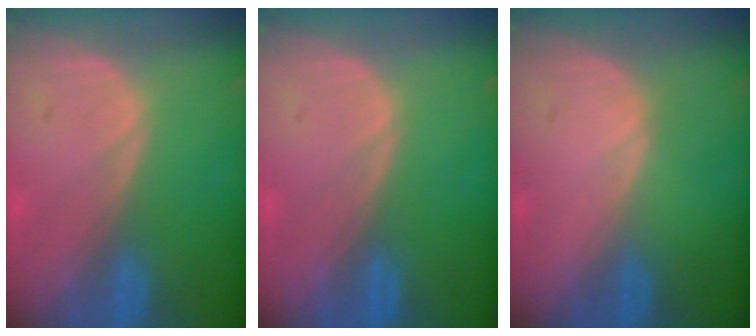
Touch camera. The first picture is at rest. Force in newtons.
{"total": 0.0}
{"total": 0.0}